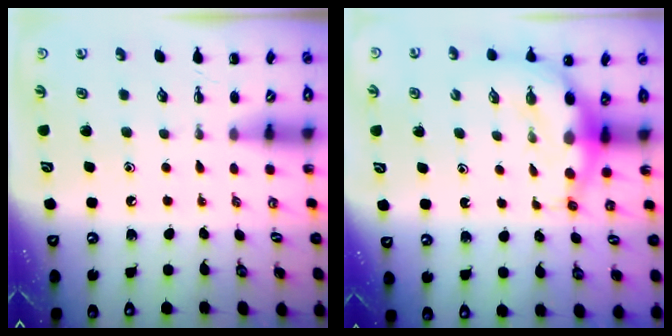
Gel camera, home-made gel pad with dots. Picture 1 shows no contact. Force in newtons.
{"total": 6.9, "press": 6.7, "slide": 1.6}